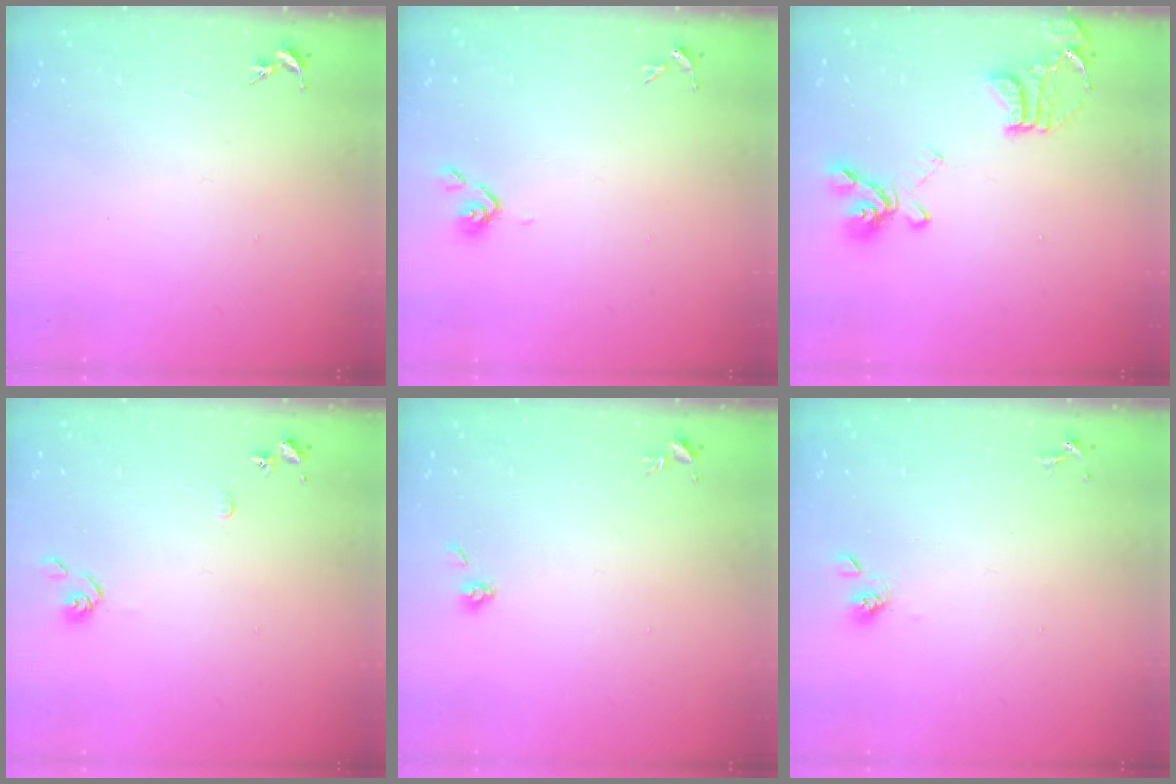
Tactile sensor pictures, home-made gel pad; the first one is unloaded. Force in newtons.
{"total": 4.3, "press": 4.2, "slide": 0.9}
{"total": 17.6, "press": 17.5, "slide": 1.6}
{"total": 6.8, "press": 6.8, "slide": 0.6}
{"total": 3.9, "press": 3.7, "slide": 1.3}
{"total": 5.5, "press": 5.1, "slide": 2.1}